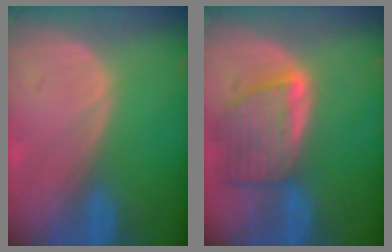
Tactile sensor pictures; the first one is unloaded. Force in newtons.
{"total": 8.1, "press": 7.3, "slide": 3.5}